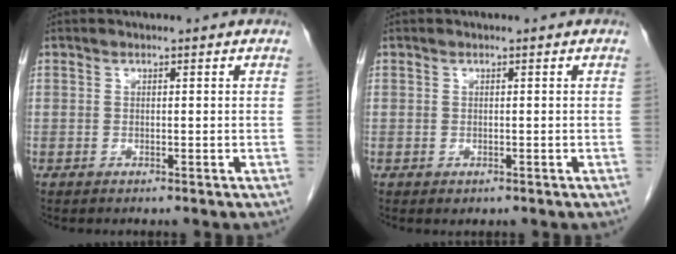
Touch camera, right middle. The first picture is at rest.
{"total": 0.0}